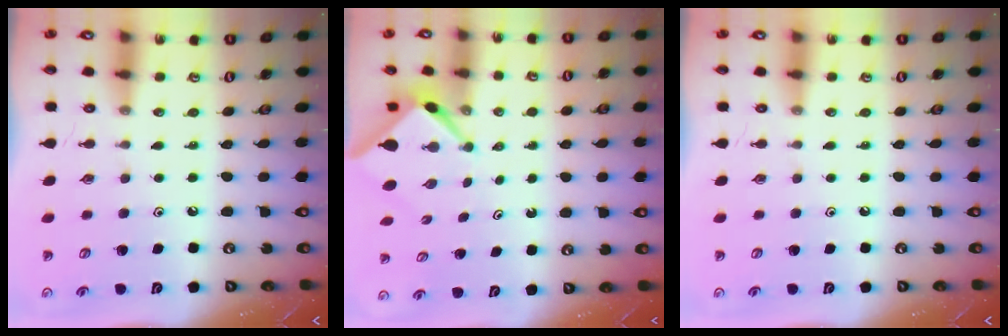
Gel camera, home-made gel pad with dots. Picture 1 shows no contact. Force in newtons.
{"total": 2.5, "press": 2.5, "slide": 0.3}
{"total": 0.0}